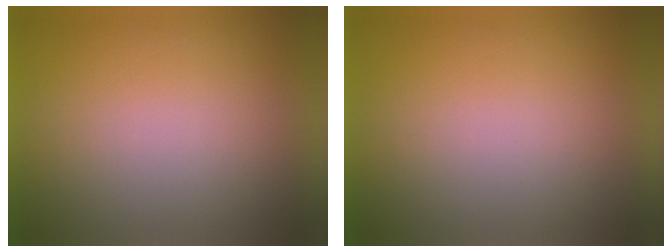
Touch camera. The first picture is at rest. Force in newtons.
{"total": 0.0}